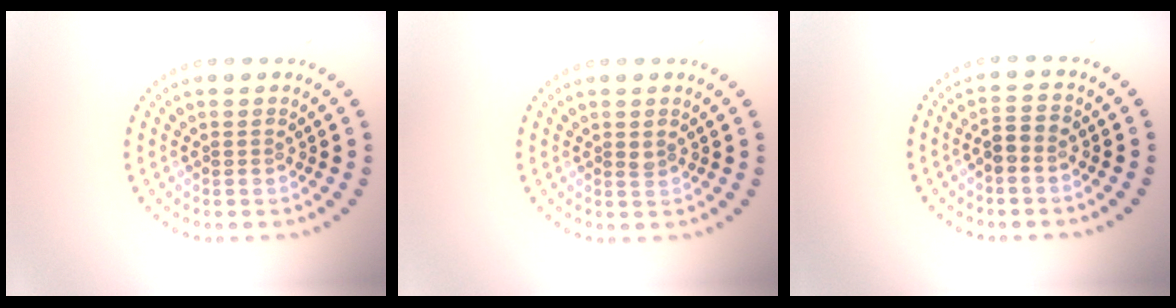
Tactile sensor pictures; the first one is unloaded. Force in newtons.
{"total": 0.6, "press": 0.5, "slide": 0.3}
{"total": 1.9, "press": 1.8, "slide": 0.6}